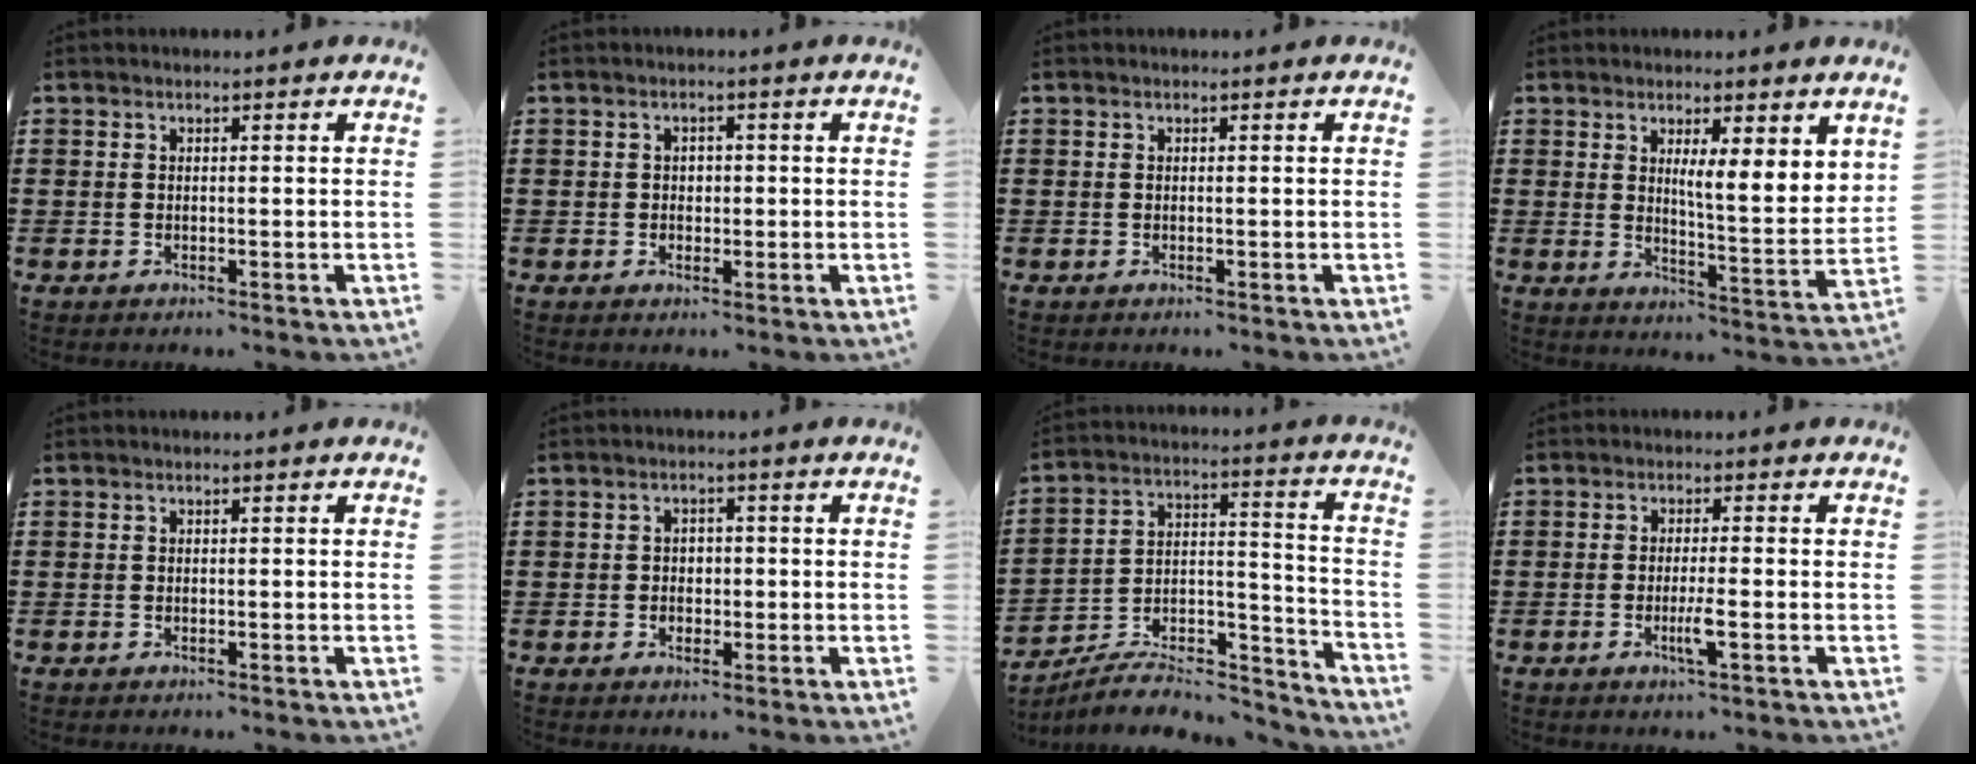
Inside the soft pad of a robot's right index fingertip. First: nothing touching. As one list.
[{"total": 1.5, "force": [-0.1, 1.3, 0.7], "torque": [-0.016, 0.005, -0.002]}, {"total": 0.0}, {"total": 4.9, "force": [3.1, 0.8, 3.6], "torque": [-0.057, -0.027, 0.048]}, {"total": 0.0}, {"total": 1.9, "force": [-0.3, 1.7, 0.8], "torque": [-0.021, 0.006, -0.009]}, {"total": 8.2, "force": [-7.4, 2.1, 2.7], "torque": [-0.034, 0.019, -0.141]}, {"total": 3.3, "force": [-1.2, 0.1, 3.0], "torque": [-0.051, -0.005, -0.022]}]